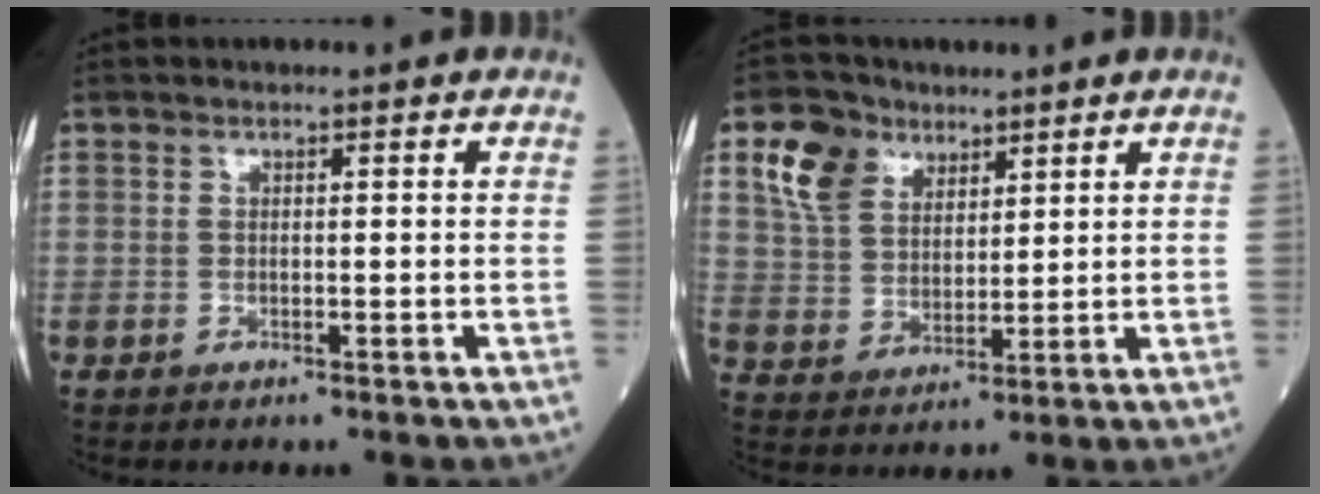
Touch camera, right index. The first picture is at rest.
{"total": 8.7, "force": [4.9, 5.8, 4.2], "torque": [-0.099, 0.027, 0.101]}